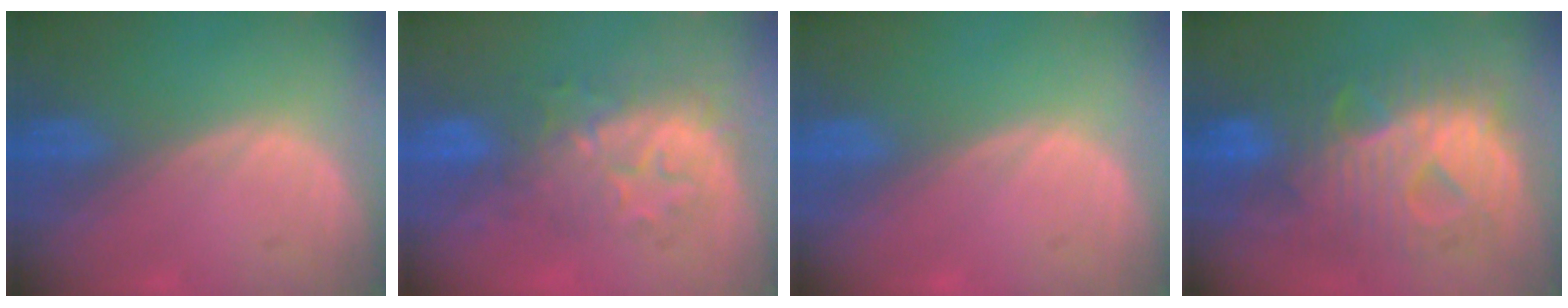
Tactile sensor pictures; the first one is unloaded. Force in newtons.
{"total": 8.1, "press": 8.0, "slide": 1.1}
{"total": 0.0}
{"total": 12.1, "press": 12.0, "slide": 1.4}